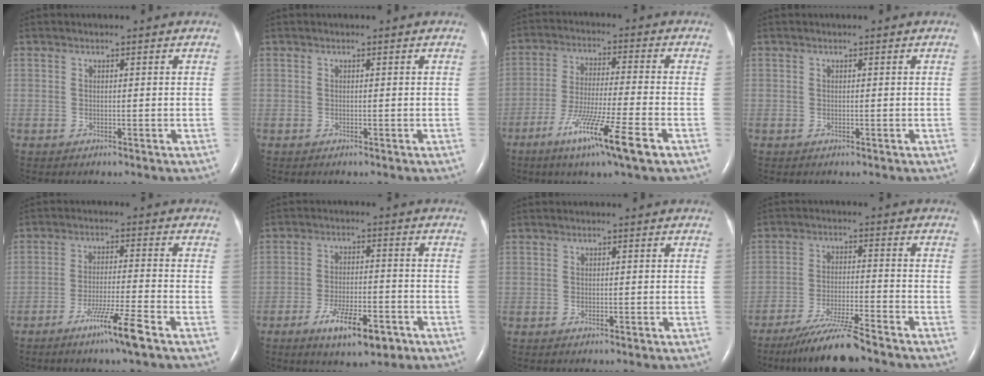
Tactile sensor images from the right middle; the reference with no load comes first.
{"total": 0.0}
{"total": 12.4, "force": [-6.6, -0.4, 10.5], "torque": [-0.197, -0.034, -0.116]}
{"total": 0.0}
{"total": 7.4, "force": [-4.7, -0.9, 5.6], "torque": [-0.103, -0.017, -0.087]}
{"total": 9.0, "force": [-5.2, 2.7, 6.9], "torque": [-0.123, -0.008, -0.080]}
{"total": 0.7, "force": [-0.4, 0.2, 0.5], "torque": [-0.011, -0.001, -0.004]}
{"total": 9.1, "force": [-7.7, -0.3, 5.0], "torque": [-0.091, -0.029, -0.138]}